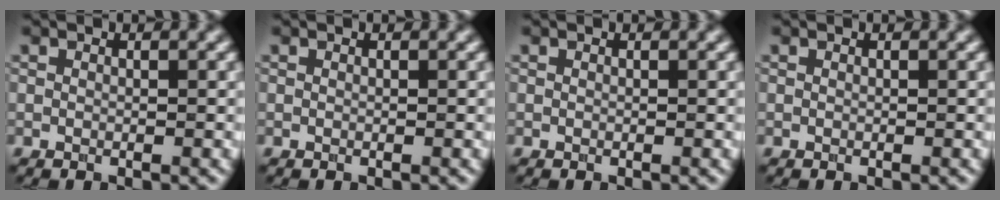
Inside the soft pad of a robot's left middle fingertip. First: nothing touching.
{"total": 0.0}
{"total": 0.0}
{"total": 0.0}